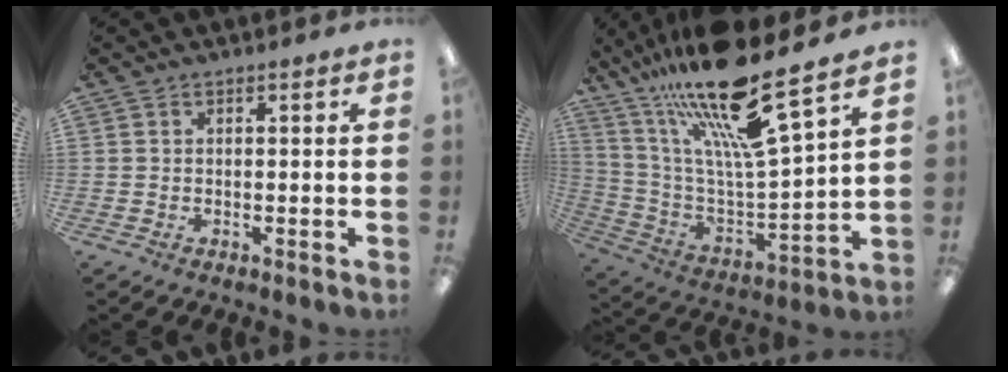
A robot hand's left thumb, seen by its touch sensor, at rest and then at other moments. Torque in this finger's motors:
{"motor_torque": [1.30, 0.29, 1.85, -0.96, 0.71]}